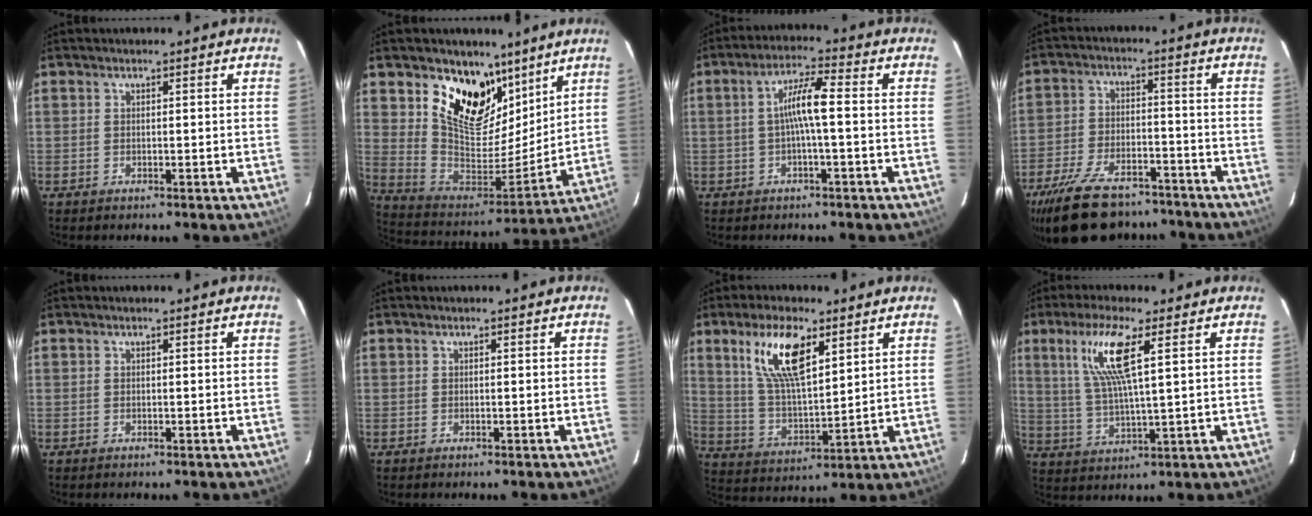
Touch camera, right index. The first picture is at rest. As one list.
[{"total": 18.3, "force": [11.3, 10.5, 9.9], "torque": [-0.201, -0.018, 0.209]}, {"total": 6.0, "force": [-0.6, 0.3, 6.0], "torque": [-0.121, 0.011, -0.009]}, {"total": 20.2, "force": [-15.9, 8.7, 8.9], "torque": [-0.198, -0.001, -0.241]}, {"total": 0.0}, {"total": 0.0}, {"total": 13.2, "force": [6.8, 4.8, 10.2], "torque": [-0.195, 0.009, 0.139]}, {"total": 10.7, "force": [4.6, 1.4, 9.6], "torque": [-0.194, 0.003, 0.095]}]